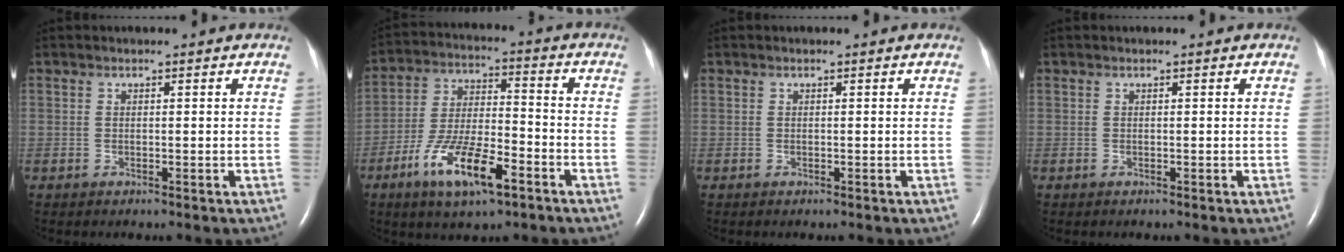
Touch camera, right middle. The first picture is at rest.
{"total": 12.3, "force": [-6.5, 3.3, 9.9], "torque": [-0.197, -0.003, -0.113]}
{"total": 0.0}
{"total": 0.0}